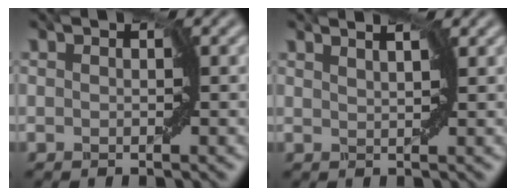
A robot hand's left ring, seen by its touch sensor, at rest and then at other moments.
{"total": 2.0, "force": [1.8, 0.1, 0.9], "torque": [-0.004, 0.001, 0.010]}